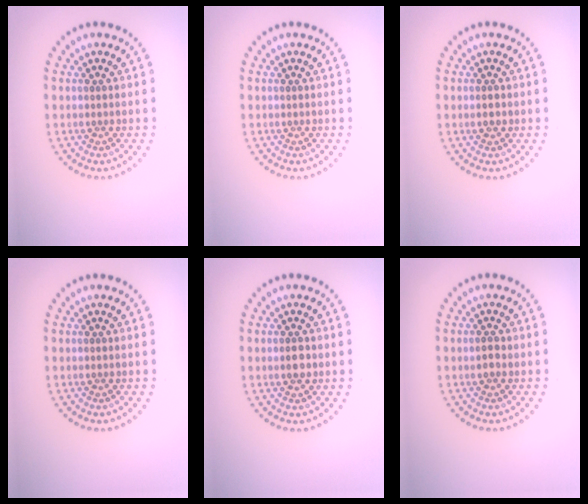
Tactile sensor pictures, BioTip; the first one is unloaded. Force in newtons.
{"total": 0.0}
{"total": 1.1, "press": 1.1, "slide": 0.1}
{"total": 0.0}
{"total": 1.5, "press": 1.5, "slide": 0.3}
{"total": 1.0, "press": 1.0, "slide": 0.1}